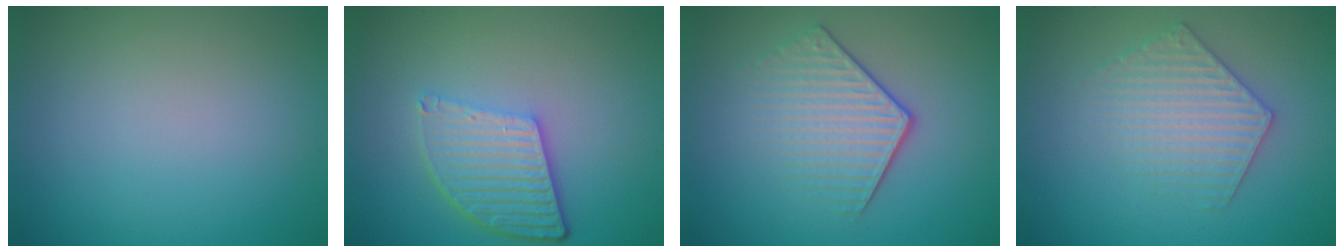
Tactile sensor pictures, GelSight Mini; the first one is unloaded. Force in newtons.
{"total": 5.4, "press": 3.9, "slide": 3.8}
{"total": 4.1, "press": 3.0, "slide": 2.8}
{"total": 4.0, "press": 4.0, "slide": 0.5}